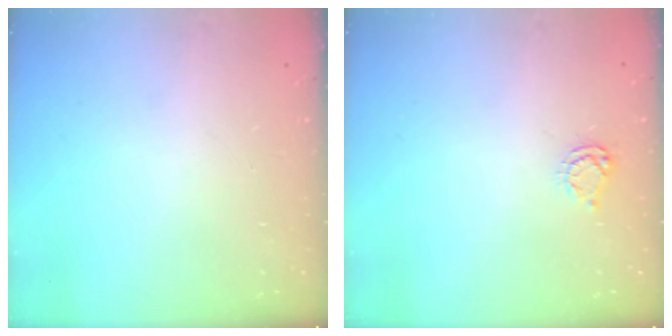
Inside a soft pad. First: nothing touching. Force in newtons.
{"total": 4.2, "press": 4.2, "slide": 0.6}